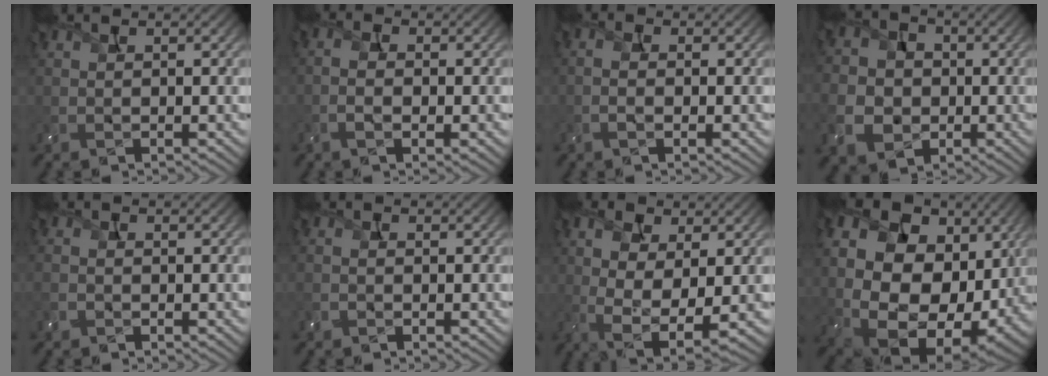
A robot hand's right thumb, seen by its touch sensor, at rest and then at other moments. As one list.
[{"total": 3.1, "force": [-0.7, 1.6, 2.6], "torque": [-0.048, 0.003, -0.025]}, {"total": 2.2, "force": [-0.4, 0.9, 2.0], "torque": [-0.034, -0.001, -0.019]}, {"total": 8.7, "force": [-1.7, 7.7, 3.7], "torque": [-0.119, -0.025, -0.048]}, {"total": 1.5, "force": [-0.8, 1.0, 0.7], "torque": [-0.019, 0.001, -0.024]}, {"total": 1.1, "force": [-0.7, 0.6, 0.5], "torque": [-0.013, 0.002, -0.019]}, {"total": 8.0, "force": [0.0, 3.5, 7.2], "torque": [-0.165, -0.002, 0.000]}, {"total": 21.3, "force": [3.3, 15.9, 13.8], "torque": [-0.284, -0.007, 0.092]}]